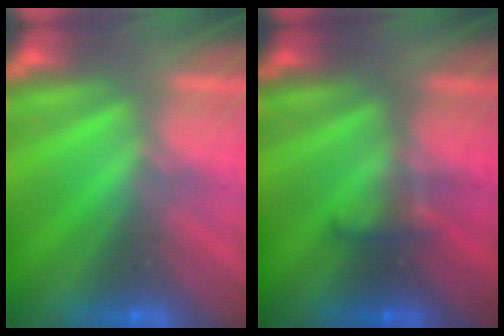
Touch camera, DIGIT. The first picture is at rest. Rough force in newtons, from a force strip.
{"total": 3.9}